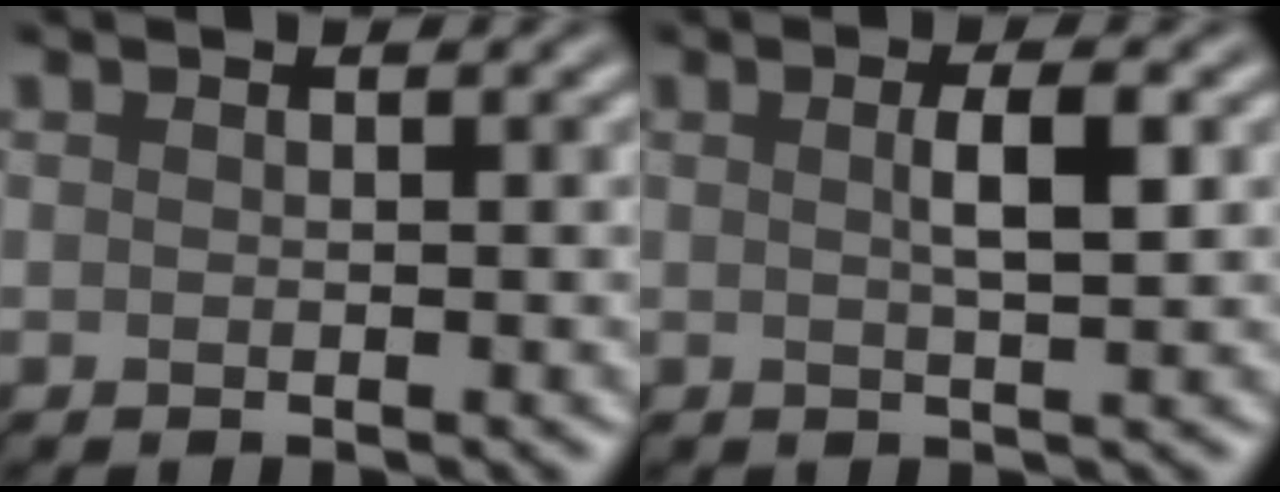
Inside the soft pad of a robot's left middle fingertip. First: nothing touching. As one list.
[{"total": 2.4, "force": [0.0, 0.3, 2.4], "torque": [-0.039, 0.008, 0.006]}]